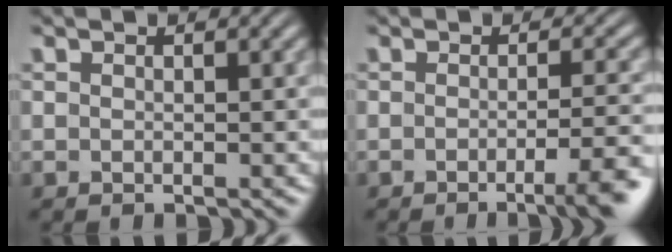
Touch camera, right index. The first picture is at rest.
{"total": 3.9, "force": [-2.1, 0.1, 3.3], "torque": [-0.036, 0.001, -0.037]}